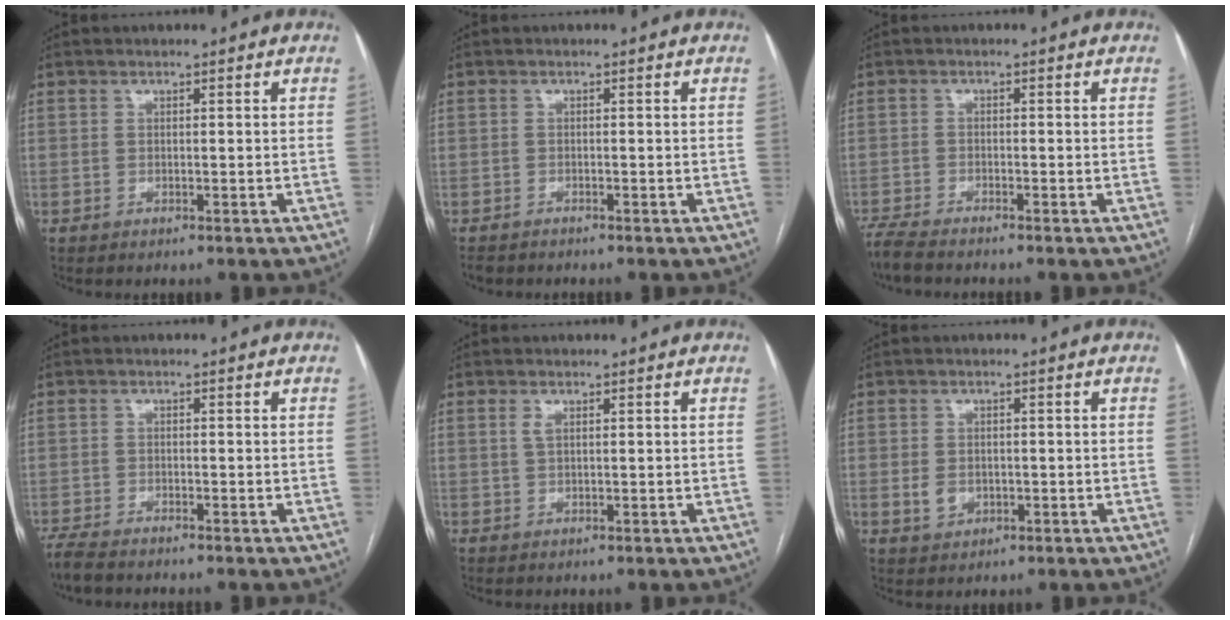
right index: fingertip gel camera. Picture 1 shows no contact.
{"total": 1.7, "force": [-1.6, 0.5, 0.3], "torque": [-0.011, -0.006, -0.022]}
{"total": 3.8, "force": [-3.4, -0.1, 1.5], "torque": [-0.031, -0.016, -0.064]}
{"total": 3.9, "force": [-3.5, 0.5, 1.7], "torque": [-0.033, -0.014, -0.062]}
{"total": 1.2, "force": [0.5, 0.4, 1.0], "torque": [-0.024, 0.002, 0.010]}
{"total": 3.0, "force": [-0.5, 2.4, 1.7], "torque": [-0.031, 0.001, 0.002]}